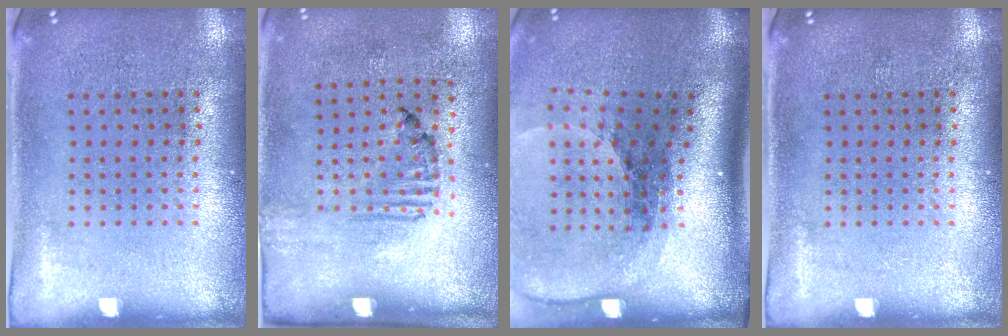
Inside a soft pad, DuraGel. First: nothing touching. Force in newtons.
{"total": 1.7, "press": 1.1, "slide": 1.3}
{"total": 2.6, "press": 1.8, "slide": 1.8}
{"total": 0.0}